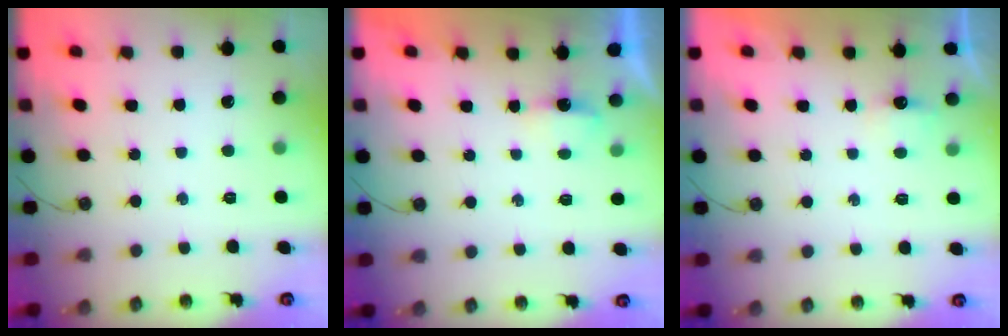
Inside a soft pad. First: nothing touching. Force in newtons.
{"total": 3.1, "press": 3.1, "slide": 0.6}
{"total": 2.8, "press": 2.7, "slide": 0.4}